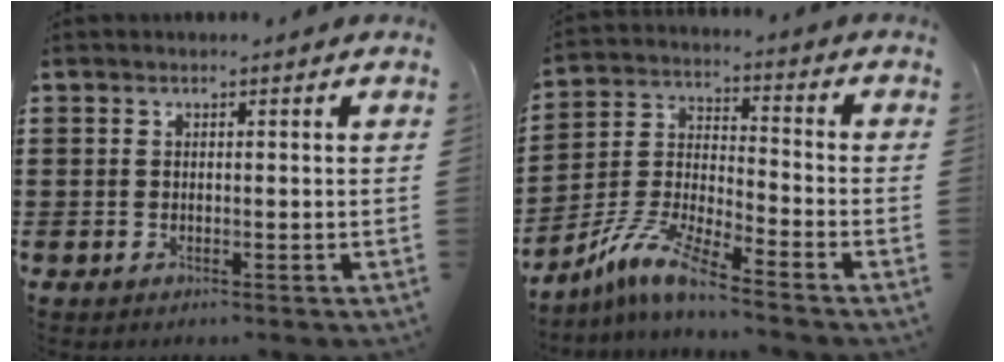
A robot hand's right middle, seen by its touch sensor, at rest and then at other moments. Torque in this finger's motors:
{"motor_torque": [1.59, -0.55, 0.36, 0.11]}